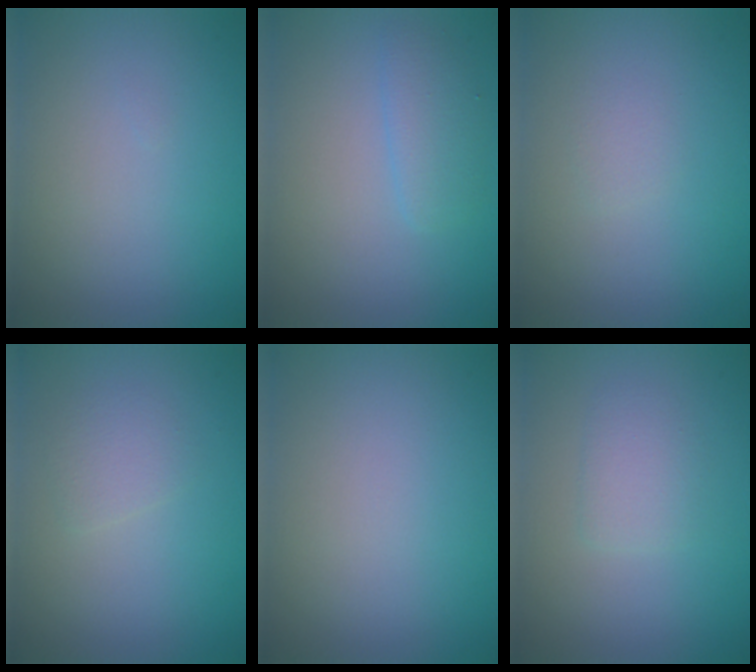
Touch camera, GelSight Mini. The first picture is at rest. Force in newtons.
{"total": 1.9, "press": 1.9, "slide": 0.1}
{"total": 0.7, "press": 0.7, "slide": 0.0}
{"total": 1.4, "press": 1.4, "slide": 0.1}
{"total": 0.0}
{"total": 1.7, "press": 1.7, "slide": 0.3}